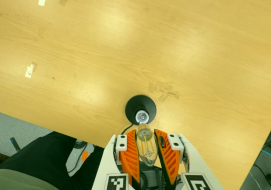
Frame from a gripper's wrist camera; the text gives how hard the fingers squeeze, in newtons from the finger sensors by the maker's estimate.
{"total": 21.7, "left": 24.3, "right": 19.2}